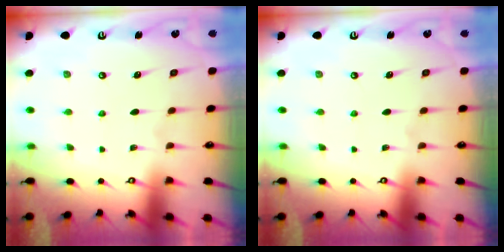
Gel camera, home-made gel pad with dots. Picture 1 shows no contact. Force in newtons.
{"total": 0.0}